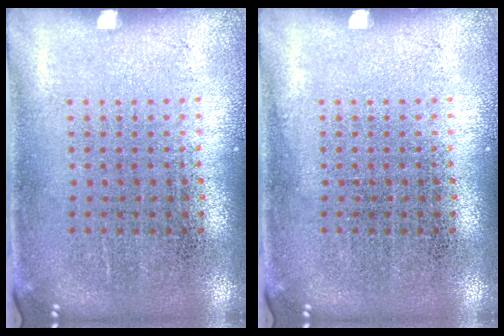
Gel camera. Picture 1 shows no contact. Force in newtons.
{"total": 0.0}